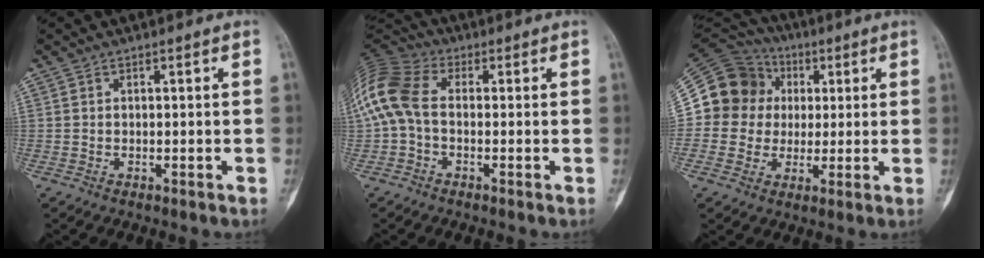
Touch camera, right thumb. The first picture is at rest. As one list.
[{"total": 13.3, "force": [0.0, 8.5, 10.2], "torque": [-0.232, 0.029, -0.012]}, {"total": 14.9, "force": [2.0, 14.0, 4.8], "torque": [-0.062, 0.035, 0.034]}]